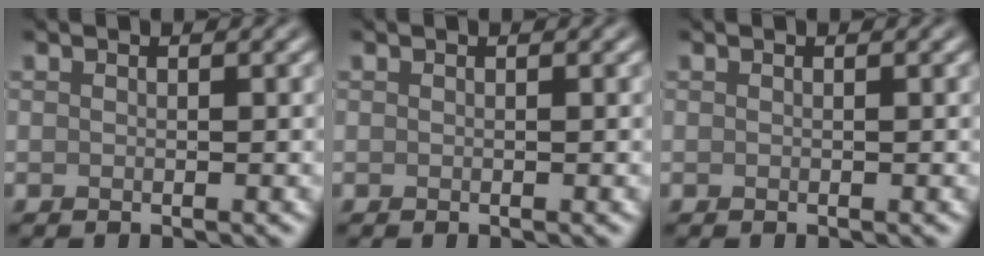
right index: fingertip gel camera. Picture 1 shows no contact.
{"total": 0.0}
{"total": 0.0}